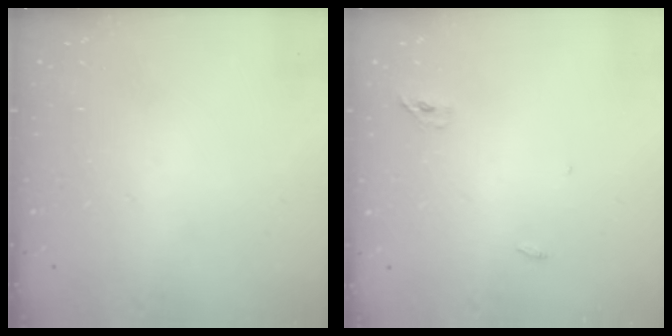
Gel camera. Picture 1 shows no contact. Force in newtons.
{"total": 6.0, "press": 2.8, "slide": 5.3}